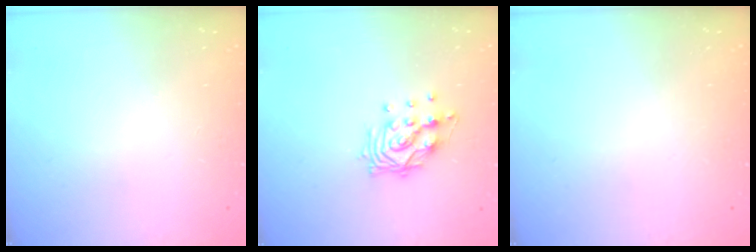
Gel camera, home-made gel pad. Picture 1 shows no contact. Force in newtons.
{"total": 10.8, "press": 10.8, "slide": 0.7}
{"total": 0.0}